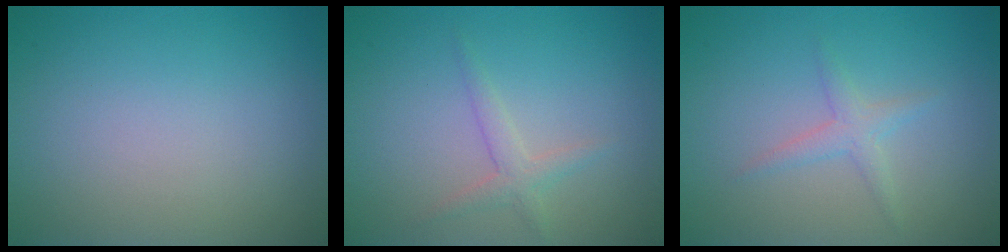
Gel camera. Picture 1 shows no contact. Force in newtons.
{"total": 1.7, "press": 1.7, "slide": 0.1}
{"total": 1.6, "press": 1.6, "slide": 0.1}